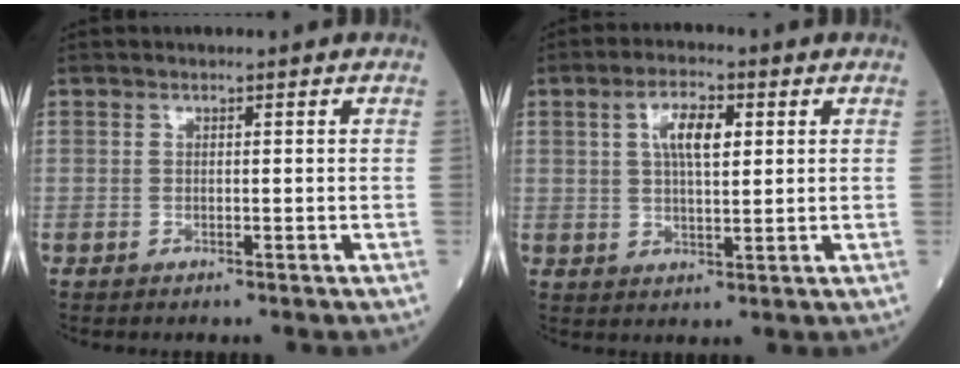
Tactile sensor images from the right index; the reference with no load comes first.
{"total": 5.9, "force": [1.8, 1.9, 5.3], "torque": [-0.104, 0.009, 0.033]}